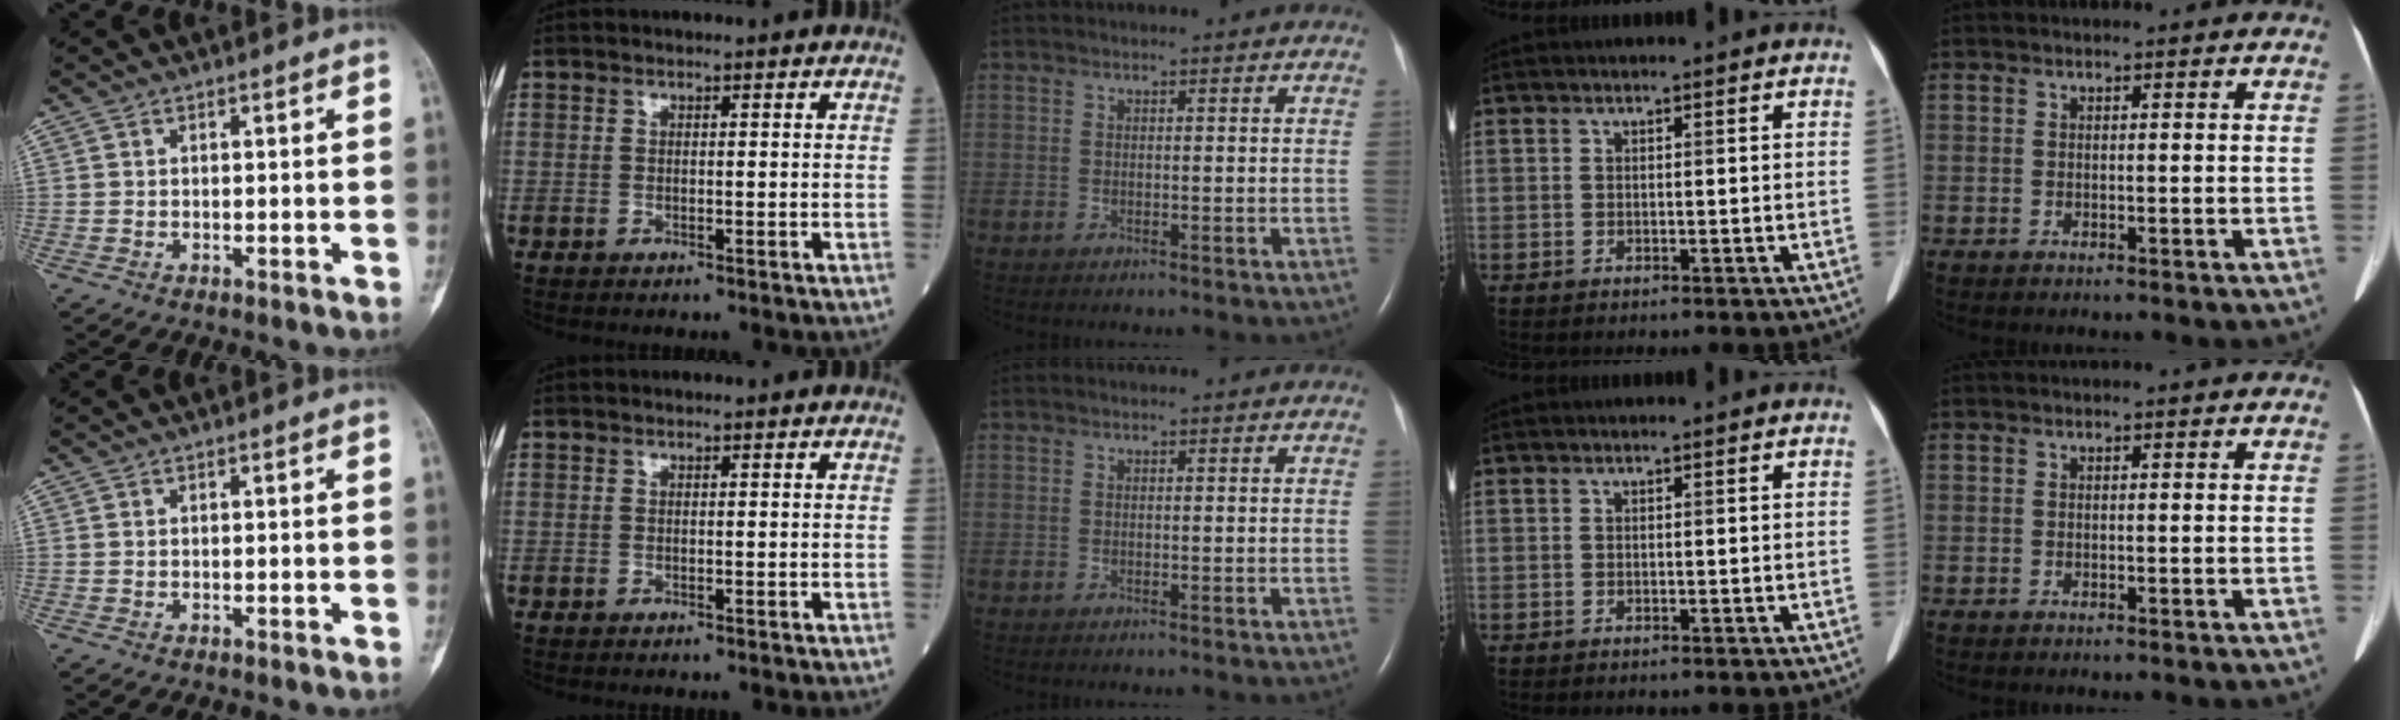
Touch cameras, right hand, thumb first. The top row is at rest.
{}